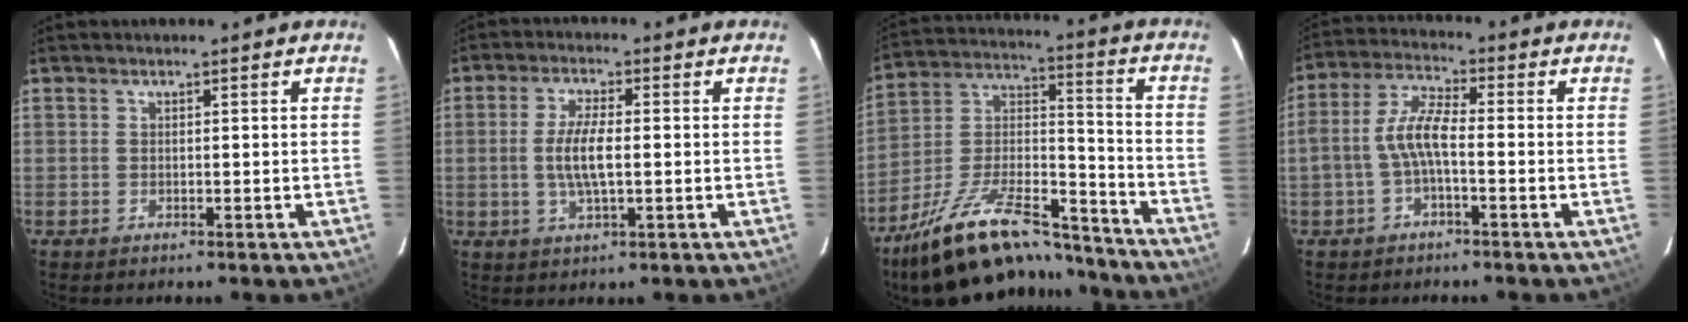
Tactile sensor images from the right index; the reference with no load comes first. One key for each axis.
{"total": 6.3, "fx": -0.4, "fy": 1.7, "fz": 6.0, "tx": -0.119, "ty": -0.002, "tz": -0.008}
{"total": 25.3, "fx": -19.4, "fy": 8.5, "fz": 13.9, "tx": -0.254, "ty": 0.006, "tz": -0.304}
{"total": 6.2, "fx": -1.7, "fy": 1.8, "fz": 5.6, "tx": -0.125, "ty": 0.017, "tz": -0.034}